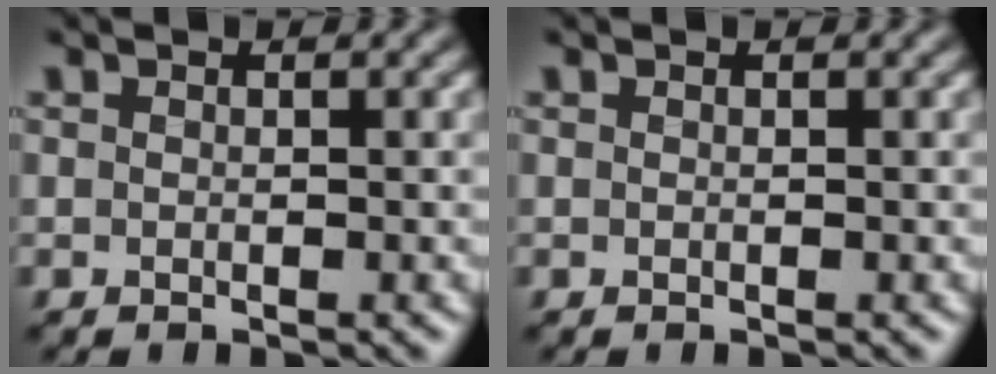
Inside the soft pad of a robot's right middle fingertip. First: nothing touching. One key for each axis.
{"total": 0.0}